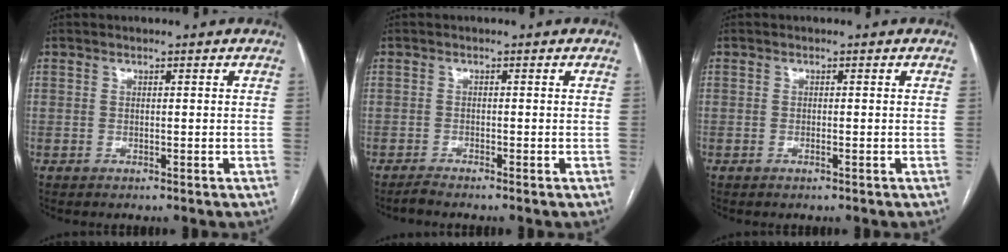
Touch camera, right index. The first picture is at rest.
{"total": 1.3, "force": [-1.2, -0.4, 0.3], "torque": [-0.011, -0.004, -0.025]}
{"total": 0.5, "force": [-0.3, -0.1, 0.5], "torque": [-0.010, -0.001, -0.004]}